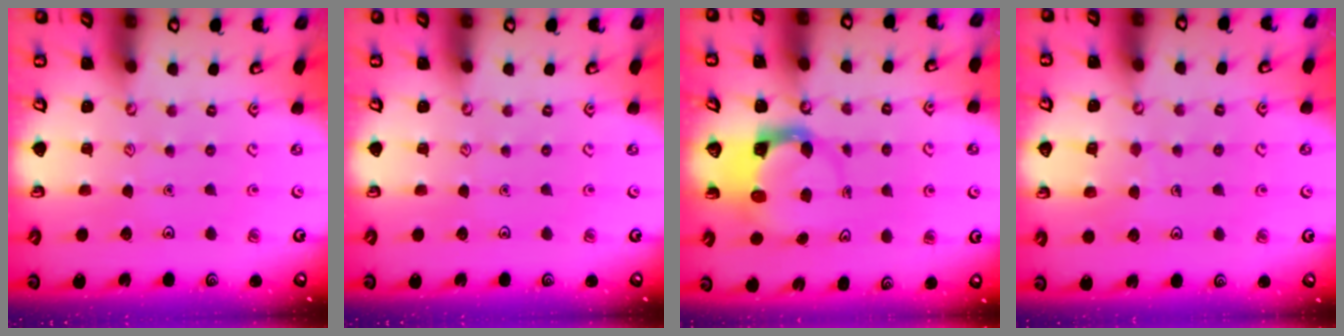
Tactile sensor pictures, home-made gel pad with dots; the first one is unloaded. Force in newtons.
{"total": 0.0}
{"total": 3.6, "press": 3.6, "slide": 0.6}
{"total": 5.2, "press": 5.2, "slide": 0.4}